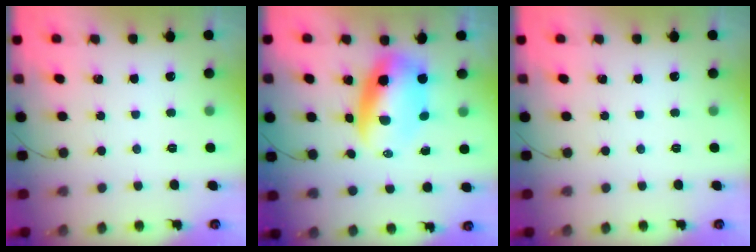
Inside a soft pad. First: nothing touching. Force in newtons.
{"total": 8.9, "press": 8.7, "slide": 2.2}
{"total": 0.0}